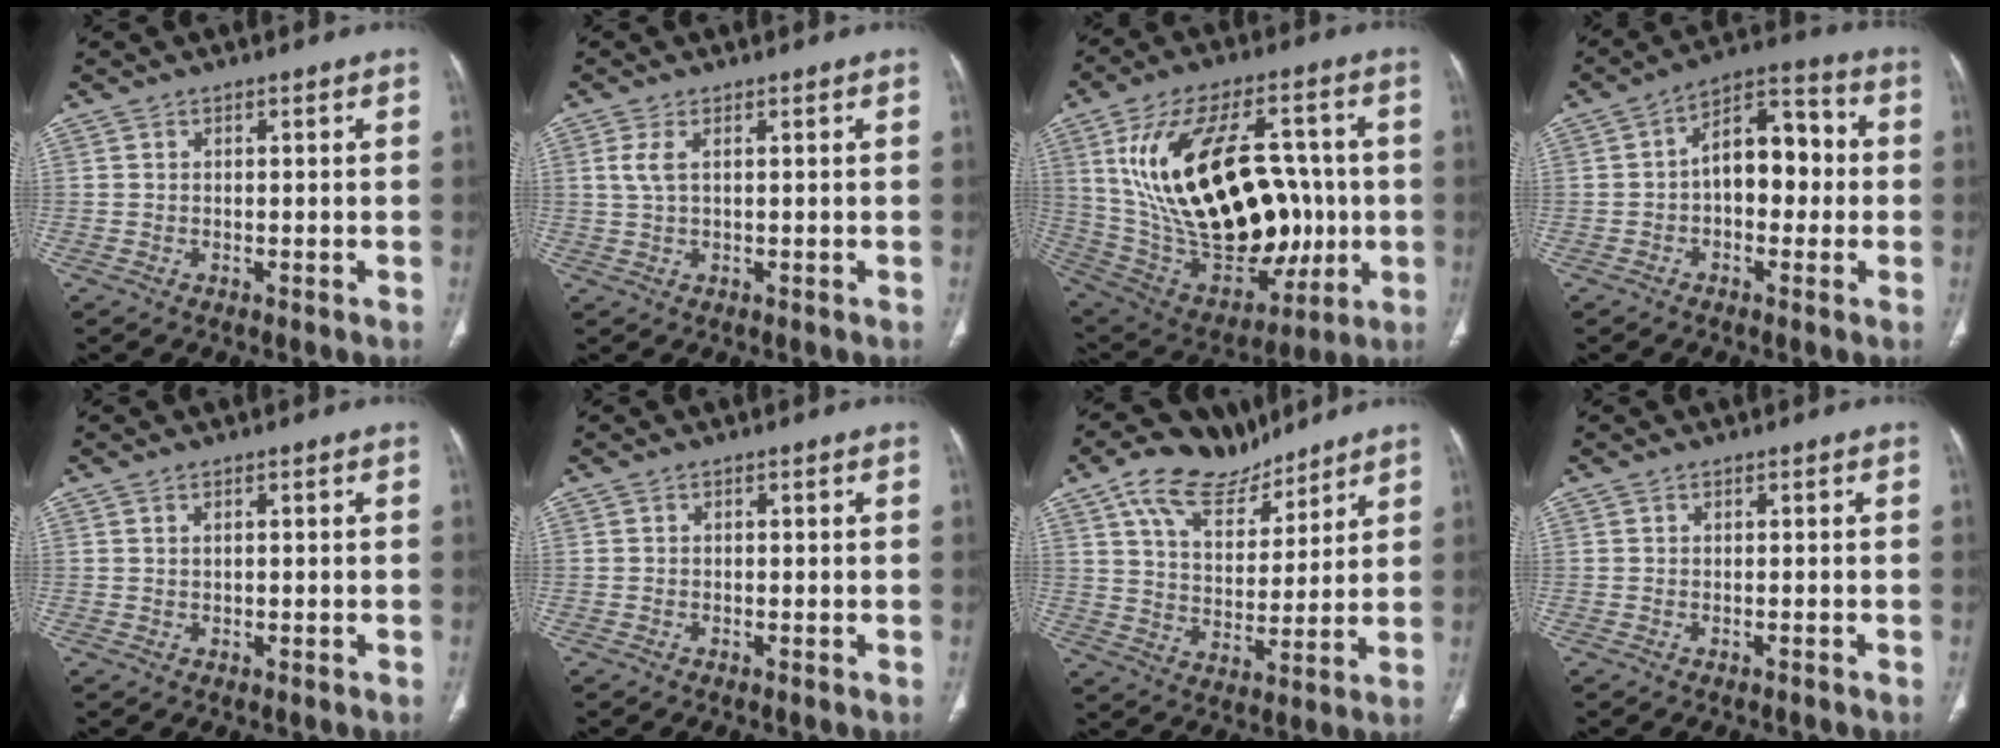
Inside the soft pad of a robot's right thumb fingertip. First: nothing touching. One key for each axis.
{"total": 2.9, "fx": 0.9, "fy": 1.0, "fz": 2.5, "tx": -0.070, "ty": 0.004, "tz": 0.028}
{"total": 31.6, "fx": 1.4, "fy": 18.0, "fz": 25.9, "tx": -0.446, "ty": 0.009, "tz": 0.056}
{"total": 11.7, "fx": -0.2, "fy": 7.1, "fz": 9.3, "tx": -0.109, "ty": 0.038, "tz": -0.015}
{"total": 0.6, "fx": 0.2, "fy": 0.3, "fz": 0.4, "tx": -0.011, "ty": 0.002, "tz": 0.005}
{"total": 0.0}
{"total": 14.0, "fx": 9.9, "fy": 7.3, "fz": 6.7, "tx": -0.087, "ty": -0.040, "tz": 0.181}
{"total": 0.0}